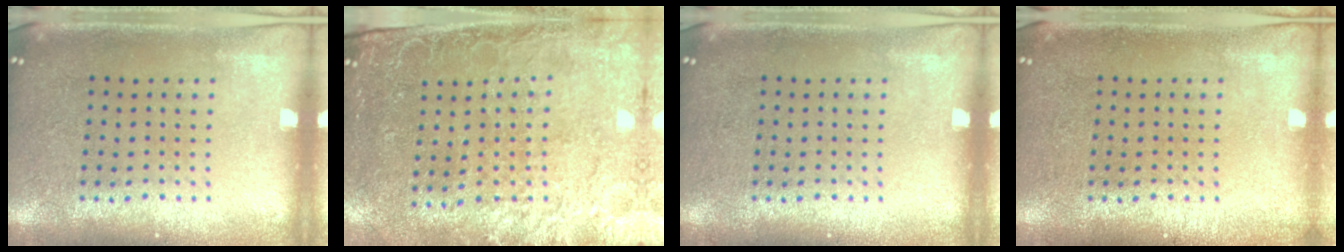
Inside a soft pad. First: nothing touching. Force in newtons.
{"total": 2.7, "press": 2.4, "slide": 1.2}
{"total": 0.0}
{"total": 0.5, "press": 0.5, "slide": 0.1}